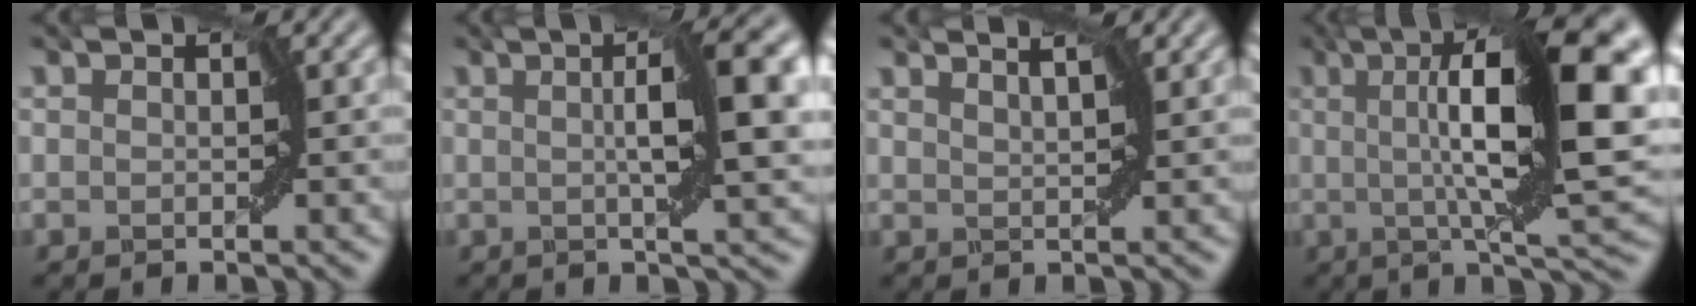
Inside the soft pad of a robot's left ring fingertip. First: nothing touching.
{"total": 7.7, "force": [1.0, 1.4, 7.5], "torque": [-0.113, 0.011, 0.011]}
{"total": 2.7, "force": [2.3, 0.5, 1.3], "torque": [-0.009, 0.007, 0.009]}
{"total": 14.2, "force": [2.2, 2.8, 13.8], "torque": [-0.183, 0.010, 0.035]}